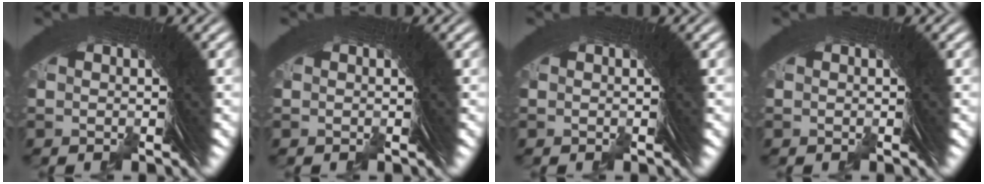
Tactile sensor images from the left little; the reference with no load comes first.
{"total": 0.0}
{"total": 0.0}
{"total": 0.0}